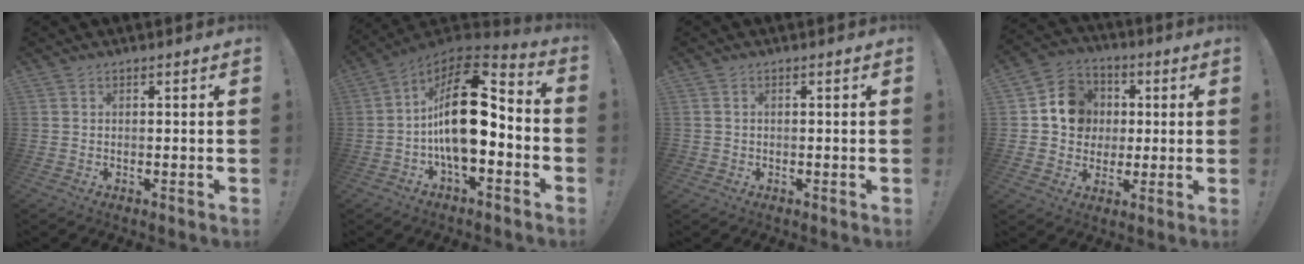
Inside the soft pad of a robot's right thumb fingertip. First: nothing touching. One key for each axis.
{"total": 20.3, "fx": -0.2, "fy": 10.2, "fz": 17.5, "tx": -0.288, "ty": 0.009, "tz": 0.000}
{"total": 1.1, "fx": -0.2, "fy": 1.1, "fz": 0.2, "tx": -0.007, "ty": 0.004, "tz": -0.003}
{"total": 12.5, "fx": 1.6, "fy": 11.4, "fz": 4.7, "tx": -0.050, "ty": 0.008, "tz": 0.040}